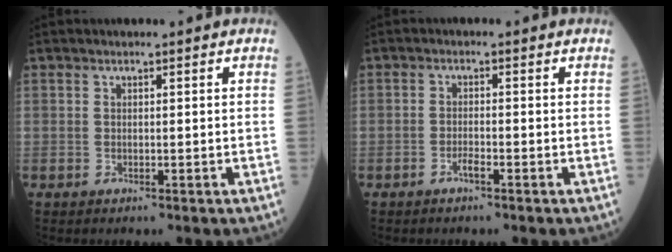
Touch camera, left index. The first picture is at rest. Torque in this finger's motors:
{"motor_torque": [0.02, -0.04, 0.02, 0.00]}